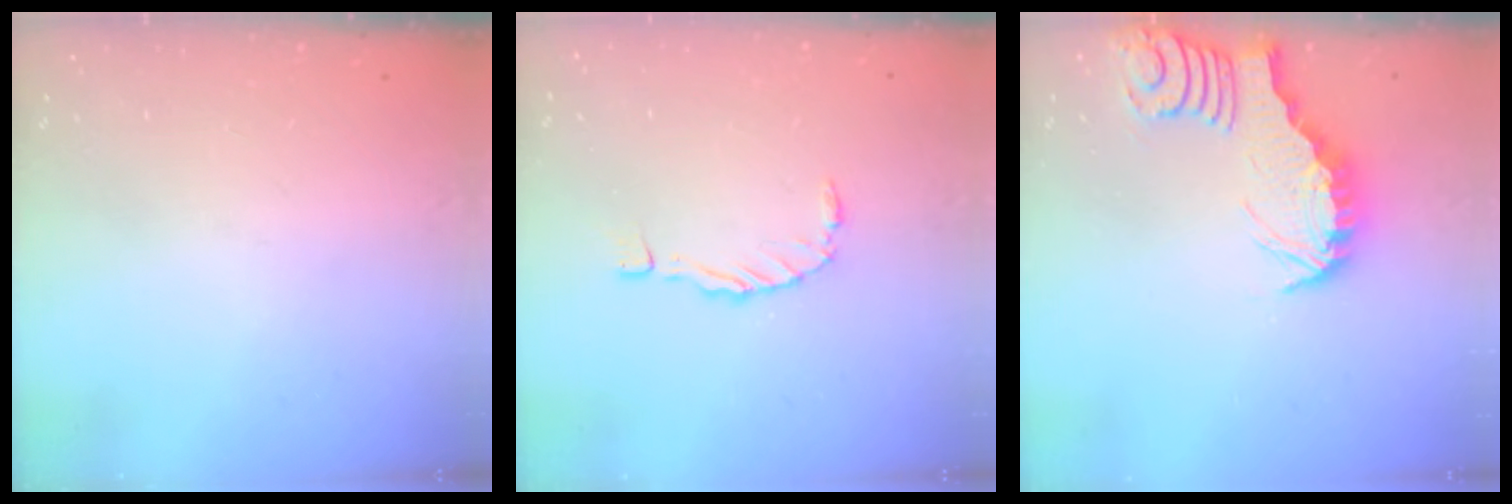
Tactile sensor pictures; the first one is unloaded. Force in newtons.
{"total": 0.0}
{"total": 2.6, "press": 2.6, "slide": 0.2}